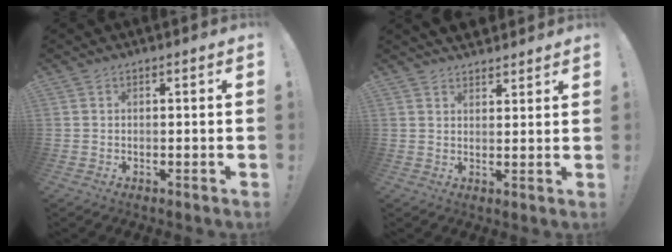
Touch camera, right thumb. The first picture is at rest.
{"total": 3.4, "force": [3.0, 1.6, 0.3], "torque": [0.002, -0.020, 0.056]}